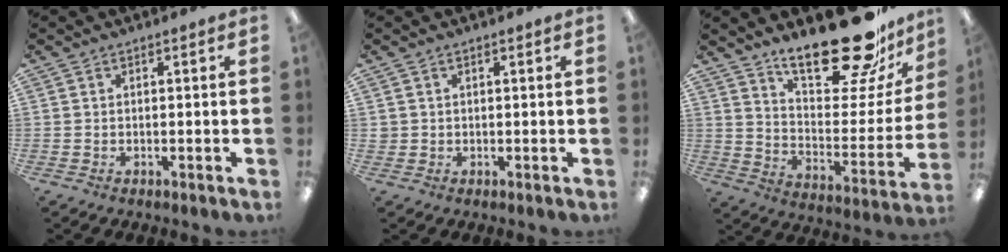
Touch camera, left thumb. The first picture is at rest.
{"total": 1.1, "force": [0.4, 1.1, 0.1], "torque": [-0.003, 0.004, 0.006]}
{"total": 24.0, "force": [19.0, 7.8, 12.4], "torque": [-0.172, -0.135, 0.317]}